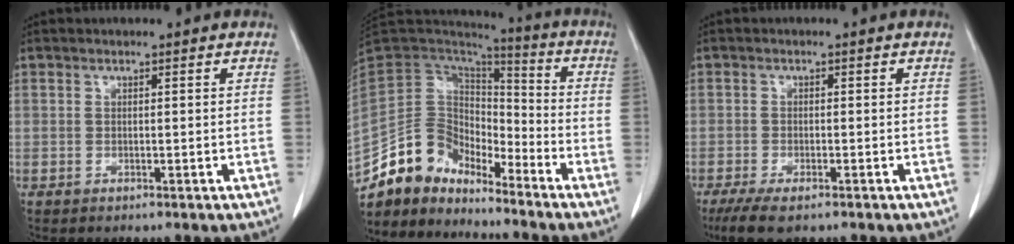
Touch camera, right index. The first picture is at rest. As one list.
[{"total": 11.3, "force": [-9.9, 5.2, 1.8], "torque": [-0.035, 0.062, -0.192]}, {"total": 5.2, "force": [-3.5, 1.5, 3.5], "torque": [-0.061, -0.012, -0.056]}]